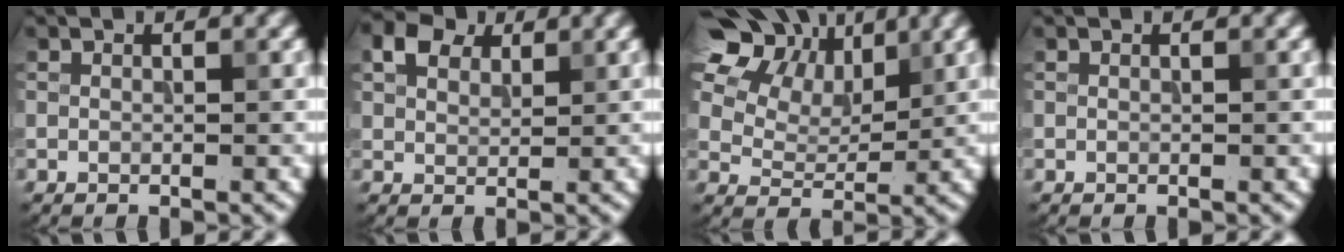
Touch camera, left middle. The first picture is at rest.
{"total": 3.4, "force": [1.9, 2.2, 1.8], "torque": [-0.041, 0.009, 0.035]}
{"total": 12.0, "force": [6.7, 7.6, 6.3], "torque": [-0.135, 0.031, 0.123]}
{"total": 0.0}